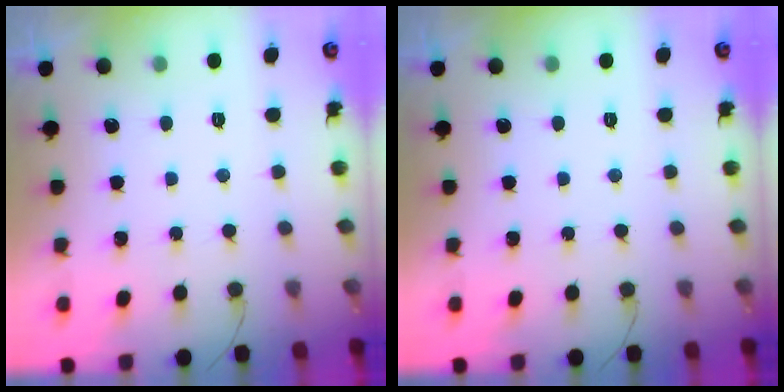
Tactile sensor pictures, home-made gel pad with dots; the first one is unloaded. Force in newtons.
{"total": 0.0}